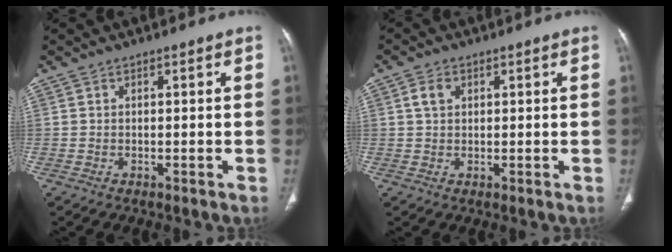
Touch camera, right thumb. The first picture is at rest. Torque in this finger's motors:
{"motor_torque": [0.44, 0.41, 0.18, 0.25, -0.02]}